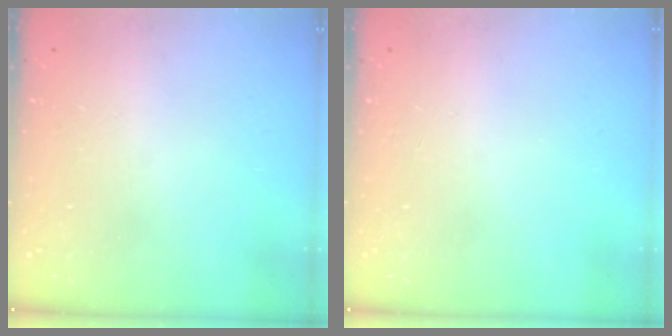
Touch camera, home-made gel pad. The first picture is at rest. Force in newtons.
{"total": 0.0}